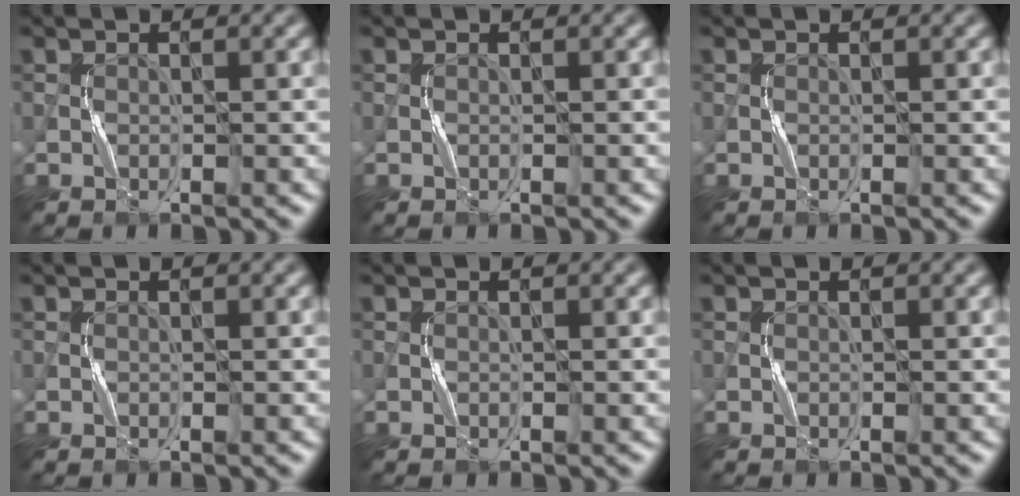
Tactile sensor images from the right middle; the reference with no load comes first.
{"total": 0.0}
{"total": 0.0}
{"total": 0.0}
{"total": 0.0}
{"total": 0.0}